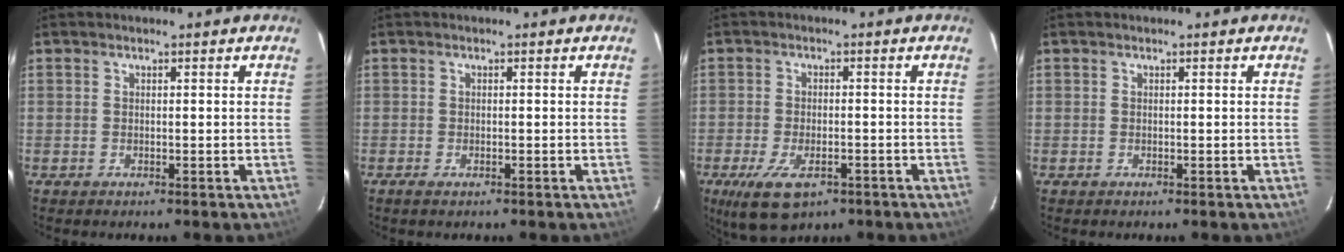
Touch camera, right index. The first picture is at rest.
{"total": 1.5, "force": [-1.1, 0.5, 1.0], "torque": [-0.017, -0.005, -0.018]}
{"total": 9.8, "force": [-5.4, 4.6, 6.8], "torque": [-0.149, -0.025, -0.088]}
{"total": 0.0}